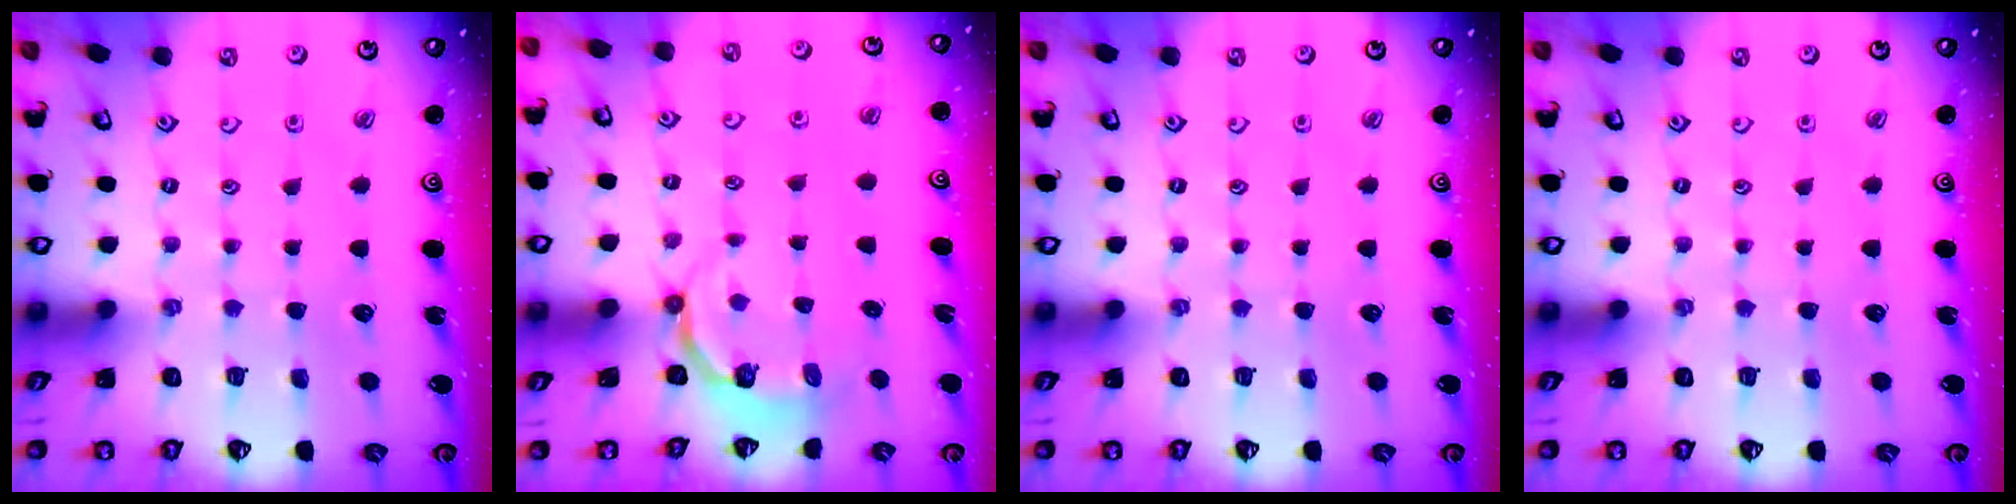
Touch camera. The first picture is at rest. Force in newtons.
{"total": 5.1, "press": 4.0, "slide": 3.1}
{"total": 0.0}
{"total": 0.0}